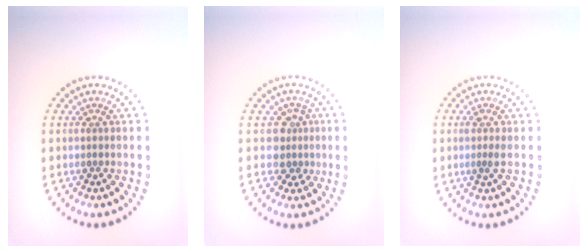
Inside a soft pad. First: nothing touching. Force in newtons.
{"total": 2.5, "press": 2.0, "slide": 1.5}
{"total": 1.3, "press": 0.9, "slide": 0.9}